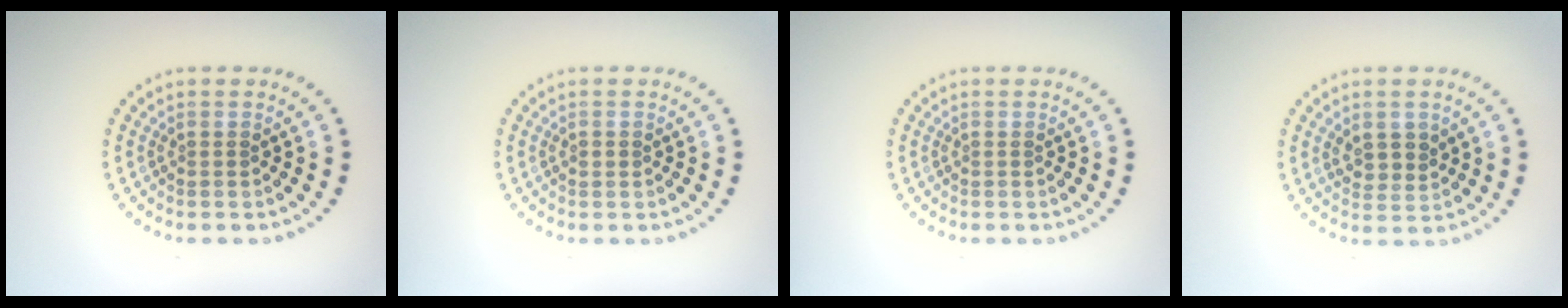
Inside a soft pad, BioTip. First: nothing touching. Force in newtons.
{"total": 0.8, "press": 0.8, "slide": 0.1}
{"total": 0.0}
{"total": 2.4, "press": 2.3, "slide": 0.8}